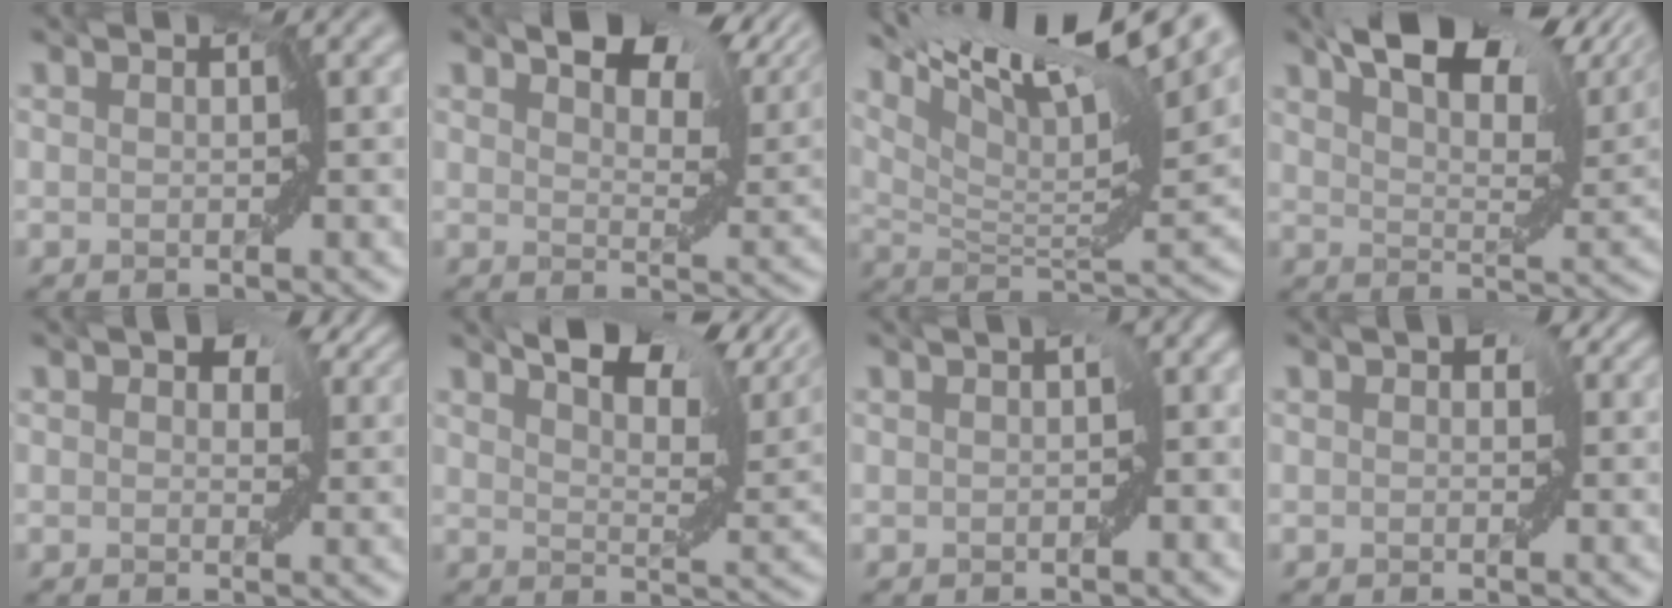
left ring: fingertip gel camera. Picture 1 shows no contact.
{"total": 8.3, "force": [5.3, 3.6, 5.3], "torque": [-0.083, -0.001, 0.095]}
{"total": 13.1, "force": [9.4, 2.3, 8.9], "torque": [-0.164, 0.001, 0.163]}
{"total": 12.0, "force": [8.1, 4.2, 7.8], "torque": [-0.130, 0.017, 0.140]}
{"total": 5.6, "force": [2.5, 3.2, 3.8], "torque": [-0.052, 0.018, 0.033]}
{"total": 9.7, "force": [6.7, 3.2, 6.1], "torque": [-0.092, 0.011, 0.110]}
{"total": 3.4, "force": [-0.3, 1.9, 2.9], "torque": [-0.028, 0.007, -0.001]}
{"total": 3.1, "force": [0.8, 2.1, 2.1], "torque": [-0.005, 0.019, -0.006]}